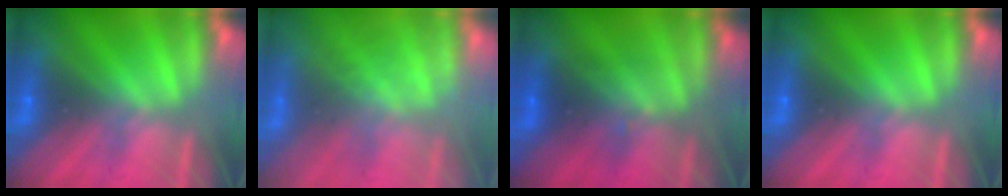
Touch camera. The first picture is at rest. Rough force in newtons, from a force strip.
{"total": 2.8}
{"total": 2.3}
{"total": 0.0}